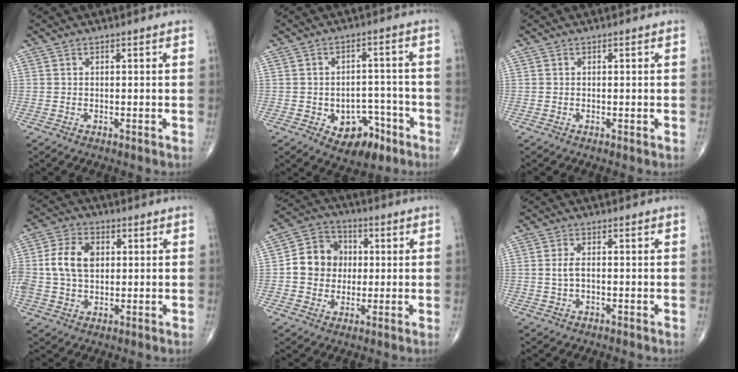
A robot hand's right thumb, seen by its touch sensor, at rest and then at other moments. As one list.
[{"total": 9.3, "force": [-4.5, 6.0, 5.5], "torque": [-0.039, 0.039, -0.054]}, {"total": 0.0}, {"total": 10.1, "force": [1.1, 7.1, 7.2], "torque": [-0.137, 0.012, 0.020]}, {"total": 10.3, "force": [0.3, 9.1, 4.8], "torque": [-0.048, 0.020, -0.003]}, {"total": 2.4, "force": [-0.1, 1.2, 2.0], "torque": [-0.046, 0.006, -0.003]}]